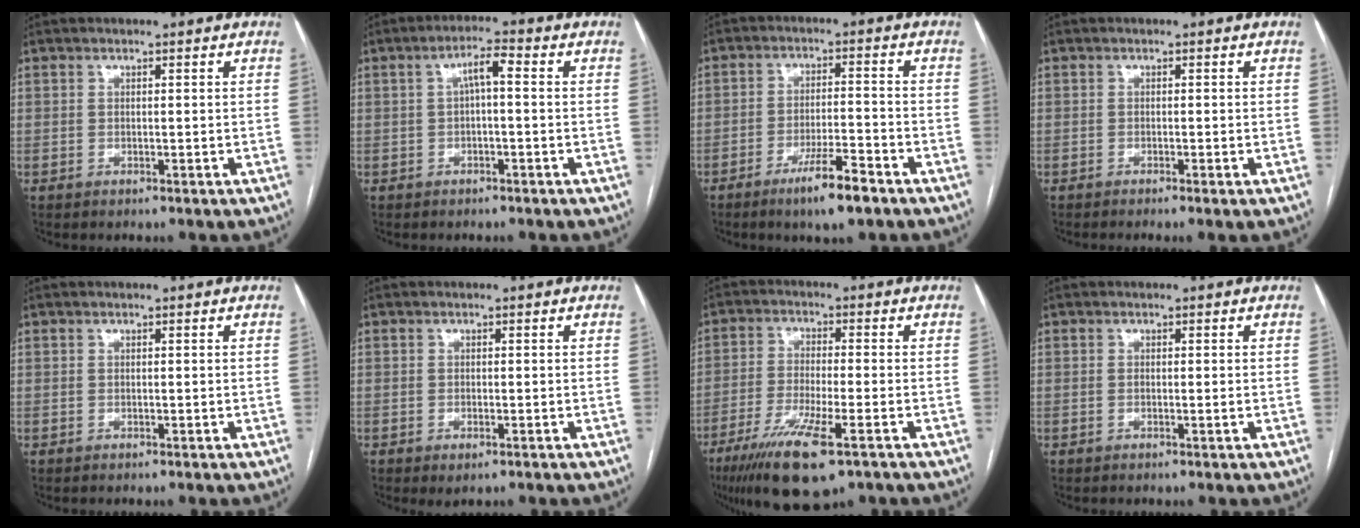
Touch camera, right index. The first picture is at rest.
{"total": 3.7, "force": [0.4, 0.8, 3.6], "torque": [-0.062, 0.017, 0.006]}
{"total": 7.4, "force": [-5.0, 0.9, 5.4], "torque": [-0.095, -0.007, -0.083]}
{"total": 1.2, "force": [-0.9, -0.3, 0.8], "torque": [-0.013, 0.001, -0.014]}
{"total": 0.0}
{"total": 1.7, "force": [-0.9, 0.7, 1.3], "torque": [-0.017, -0.003, -0.007]}
{"total": 12.0, "force": [-7.1, 1.7, 9.5], "torque": [-0.177, -0.032, -0.120]}
{"total": 0.8, "force": [-0.1, 0.1, 0.8], "torque": [-0.018, -0.002, 0.000]}